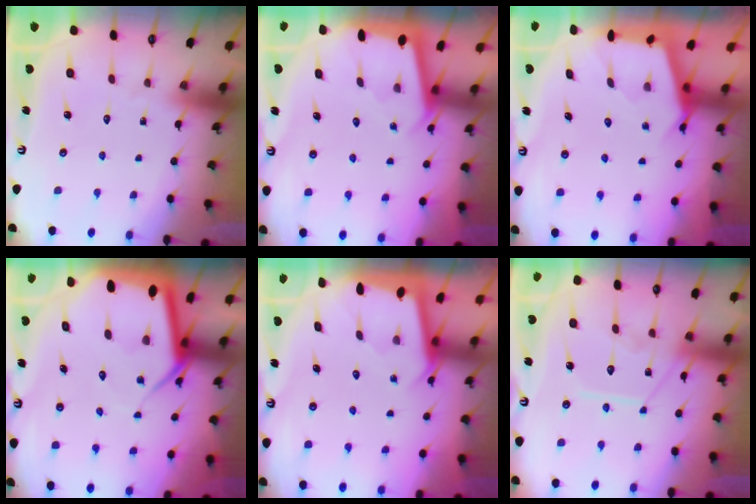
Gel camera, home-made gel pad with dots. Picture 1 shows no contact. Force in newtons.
{"total": 2.3, "press": 2.3, "slide": 0.1}
{"total": 2.7, "press": 2.6, "slide": 0.3}
{"total": 8.7, "press": 8.7, "slide": 0.9}
{"total": 2.0, "press": 2.0, "slide": 0.3}
{"total": 12.6, "press": 12.5, "slide": 1.2}